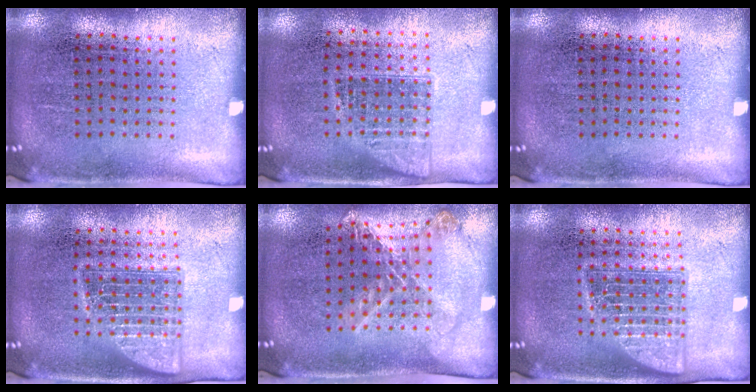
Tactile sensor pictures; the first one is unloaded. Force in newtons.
{"total": 1.1, "press": 1.0, "slide": 0.6}
{"total": 0.0}
{"total": 2.4, "press": 2.3, "slide": 0.5}
{"total": 1.1, "press": 1.1, "slide": 0.3}
{"total": 2.5, "press": 2.5, "slide": 0.3}